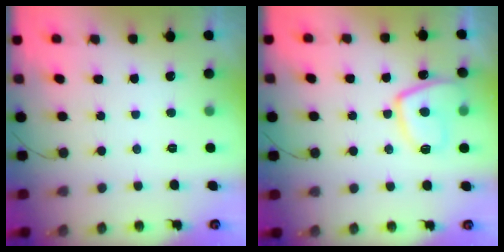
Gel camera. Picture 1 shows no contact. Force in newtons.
{"total": 10.6, "press": 10.5, "slide": 1.4}